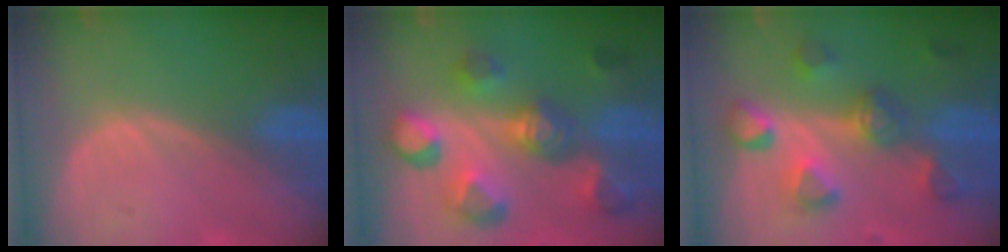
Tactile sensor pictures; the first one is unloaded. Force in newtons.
{"total": 11.1, "press": 10.0, "slide": 4.8}
{"total": 8.2, "press": 8.0, "slide": 1.9}